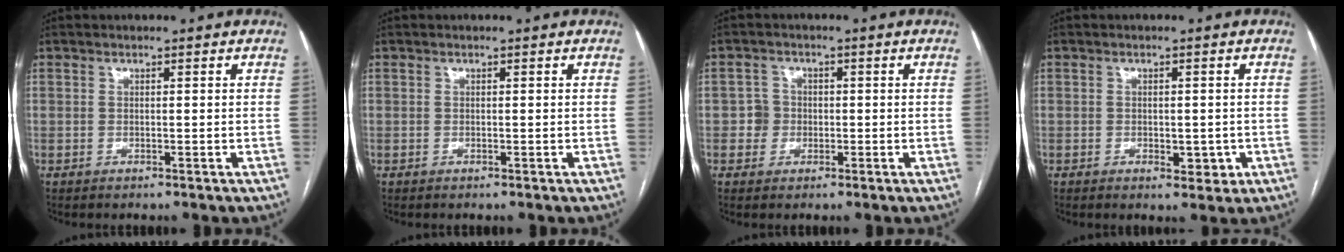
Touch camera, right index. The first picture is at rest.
{"total": 0.0}
{"total": 2.7, "force": [-0.4, 2.7, 0.3], "torque": [0.006, 0.011, -0.007]}
{"total": 3.3, "force": [-1.1, 1.8, 2.6], "torque": [-0.030, 0.001, -0.008]}